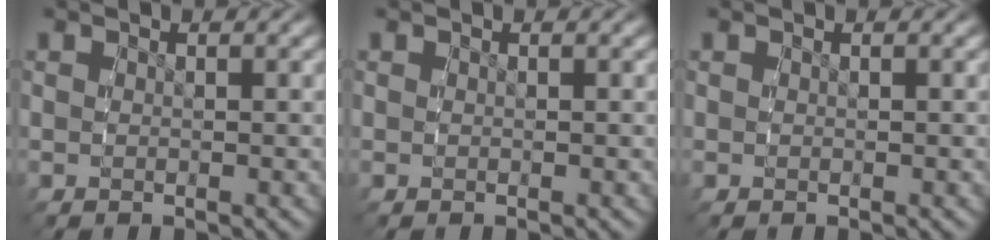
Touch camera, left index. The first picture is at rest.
{"total": 0.0}
{"total": 0.0}